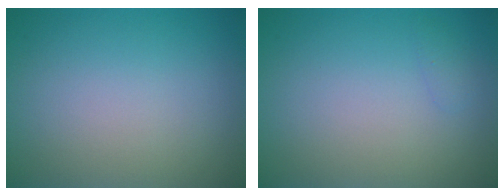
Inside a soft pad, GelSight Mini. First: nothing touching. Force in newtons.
{"total": 0.6, "press": 0.6, "slide": 0.0}